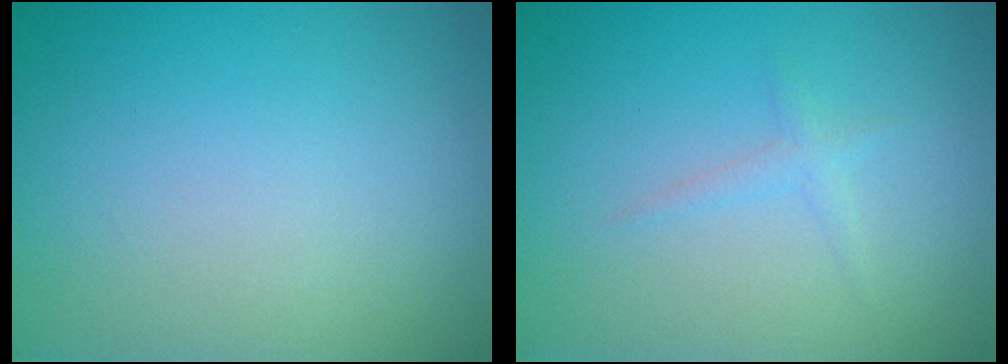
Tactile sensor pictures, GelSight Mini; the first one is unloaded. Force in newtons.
{"total": 0.9, "press": 0.9, "slide": 0.0}